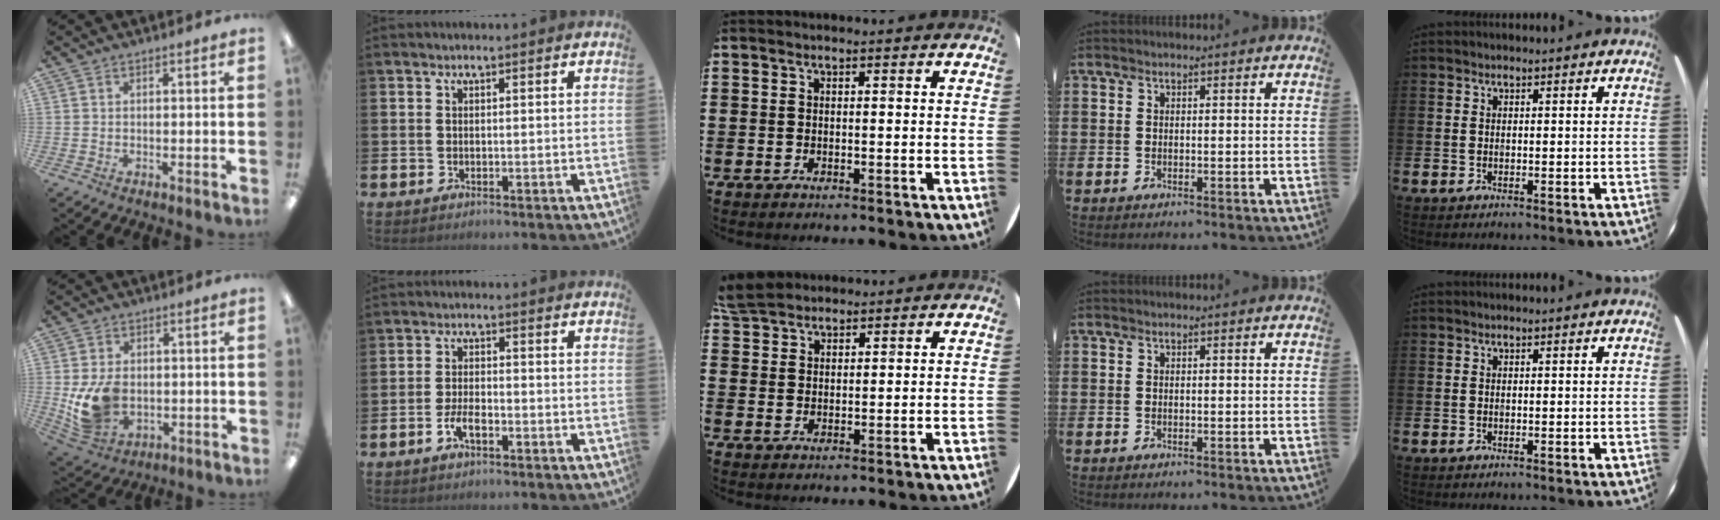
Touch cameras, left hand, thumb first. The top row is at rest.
{"thumb": {"total": 10.5, "force": [-1.1, 7.7, 7.1], "torque": [-0.139, 0.003, -0.013]}, "index": {"total": 3.1, "force": [-1.4, 1.2, 2.4], "torque": [-0.045, 0.000, -0.029]}, "middle": {"total": 4.6, "force": [4.2, 1.6, 1.2], "torque": [-0.035, -0.001, 0.082]}}